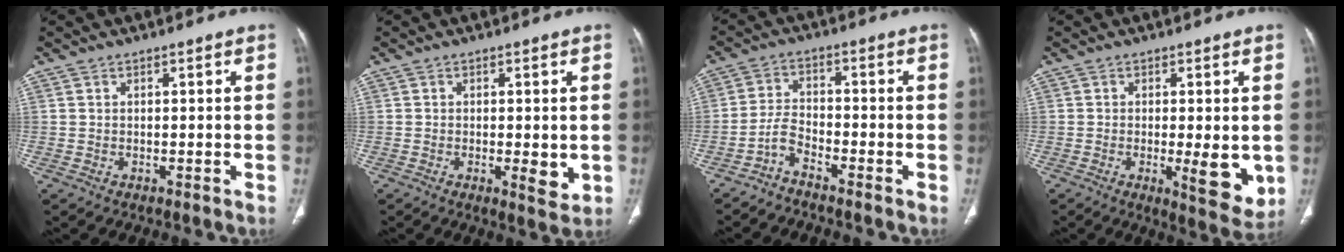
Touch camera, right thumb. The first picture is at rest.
{"total": 4.3, "force": [-0.7, 1.6, 3.9], "torque": [-0.052, -0.011, -0.006]}
{"total": 3.9, "force": [-3.3, 1.1, 1.7], "torque": [-0.040, 0.024, -0.069]}
{"total": 8.5, "force": [-1.3, 2.7, 7.9], "torque": [-0.099, -0.019, -0.011]}